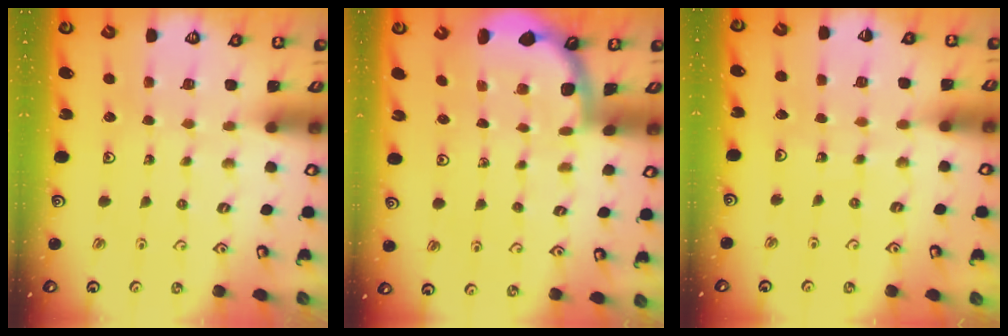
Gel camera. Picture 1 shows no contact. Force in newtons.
{"total": 1.9, "press": 1.9, "slide": 0.0}
{"total": 3.3, "press": 3.2, "slide": 0.4}